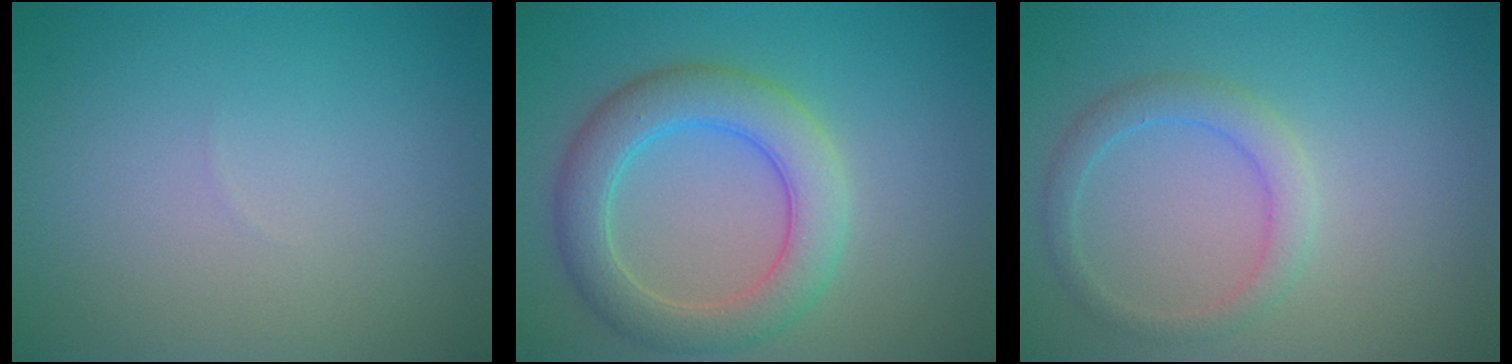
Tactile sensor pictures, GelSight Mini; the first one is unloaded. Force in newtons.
{"total": 5.4, "press": 5.4, "slide": 0.1}
{"total": 2.3, "press": 2.3, "slide": 0.2}